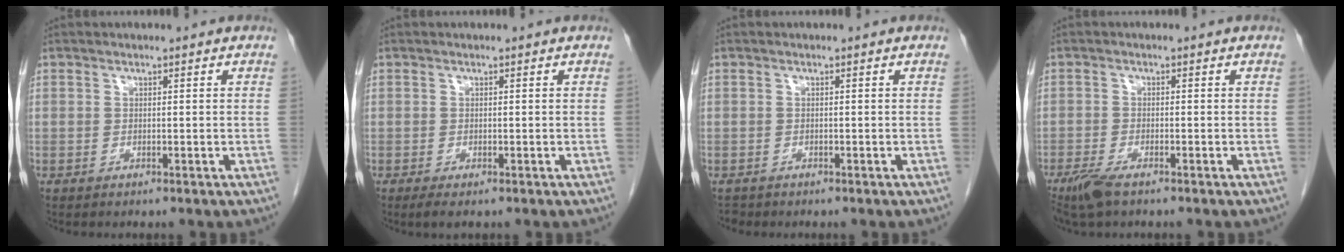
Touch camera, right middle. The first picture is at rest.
{"total": 1.6, "force": [-1.0, 0.5, 1.2], "torque": [-0.021, -0.005, -0.013]}
{"total": 0.8, "force": [-0.7, 0.3, -0.1], "torque": [-0.007, -0.003, -0.013]}
{"total": 4.0, "force": [-2.8, 0.9, 2.7], "torque": [-0.062, -0.010, -0.052]}